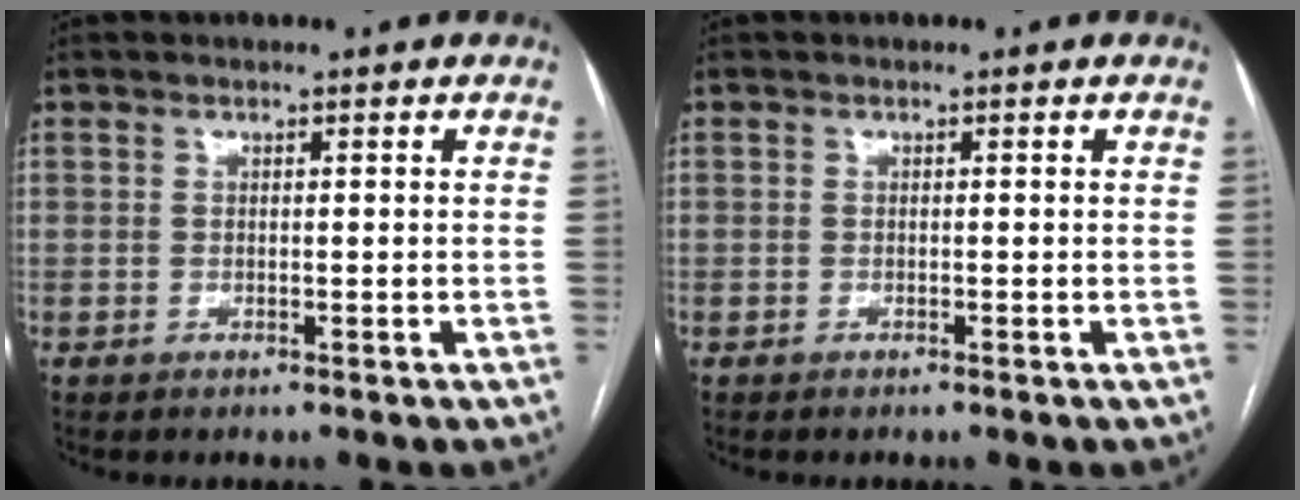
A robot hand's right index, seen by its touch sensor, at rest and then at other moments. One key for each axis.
{"total": 0.0}